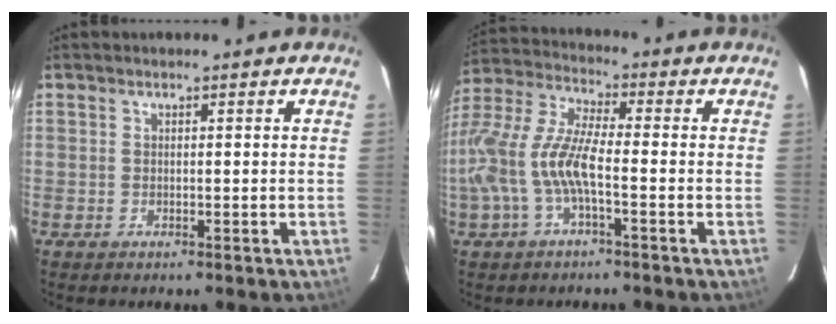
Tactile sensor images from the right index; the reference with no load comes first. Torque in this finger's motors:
{"motor_torque": [1.36, -0.61, 0.96, 0.21]}